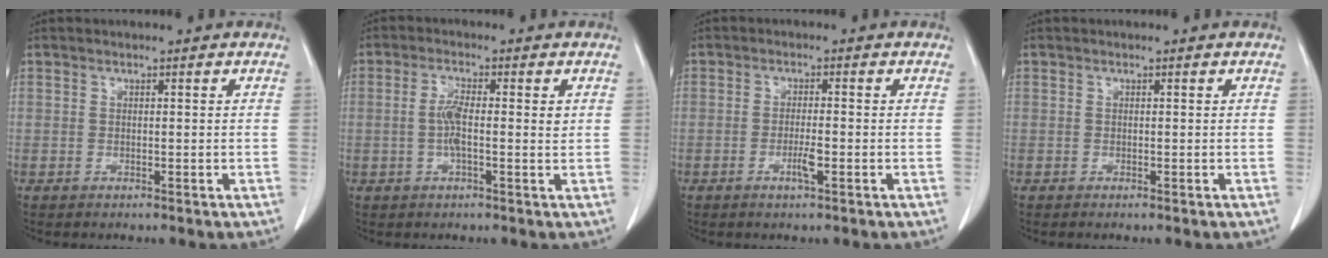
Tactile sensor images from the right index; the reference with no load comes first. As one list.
[{"total": 4.3, "force": [0.2, 1.0, 4.2], "torque": [-0.083, 0.006, -0.002]}, {"total": 2.7, "force": [-1.1, 0.1, 2.4], "torque": [-0.046, -0.002, -0.020]}, {"total": 0.0}]